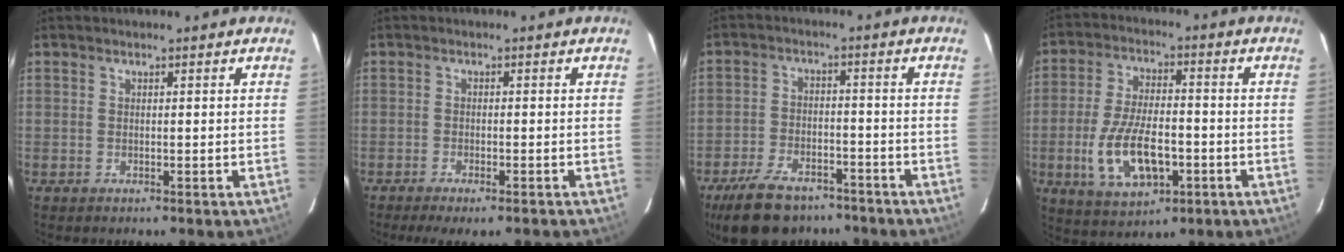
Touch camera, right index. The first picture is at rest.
{"total": 6.5, "force": [-5.2, 1.3, 3.7], "torque": [-0.082, -0.023, -0.081]}
{"total": 14.1, "force": [-10.7, 6.7, 6.3], "torque": [-0.151, -0.003, -0.165]}
{"total": 13.6, "force": [-4.0, 6.3, 11.3], "torque": [-0.234, -0.008, -0.062]}